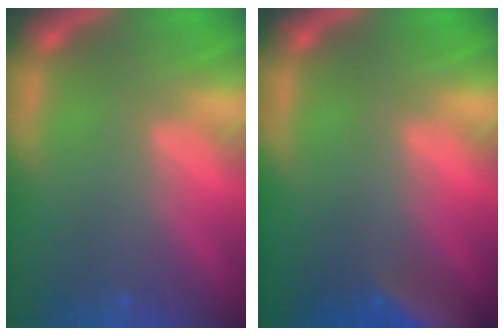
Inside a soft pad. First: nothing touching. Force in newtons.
{"total": 7.0}